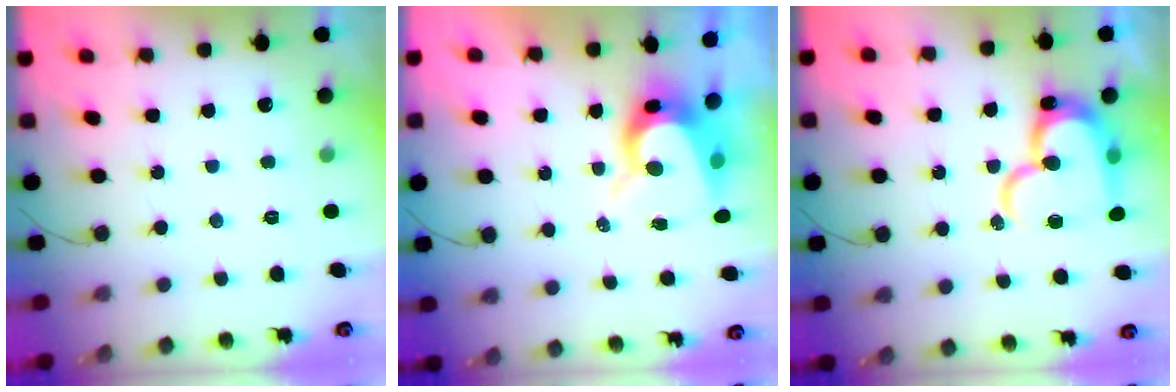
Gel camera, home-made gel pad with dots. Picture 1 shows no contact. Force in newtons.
{"total": 8.9, "press": 8.9, "slide": 0.7}
{"total": 18.9, "press": 18.8, "slide": 1.6}